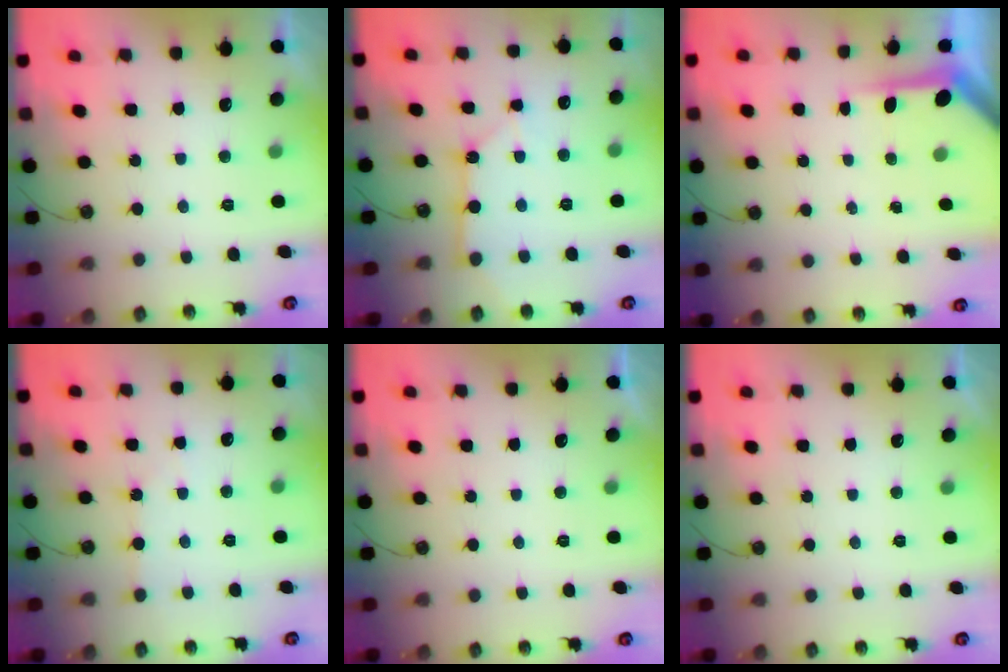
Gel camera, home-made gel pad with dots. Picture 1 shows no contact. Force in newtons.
{"total": 6.0, "press": 6.0, "slide": 0.4}
{"total": 3.8, "press": 3.7, "slide": 0.4}
{"total": 2.2, "press": 2.2, "slide": 0.3}
{"total": 0.0}
{"total": 0.0}